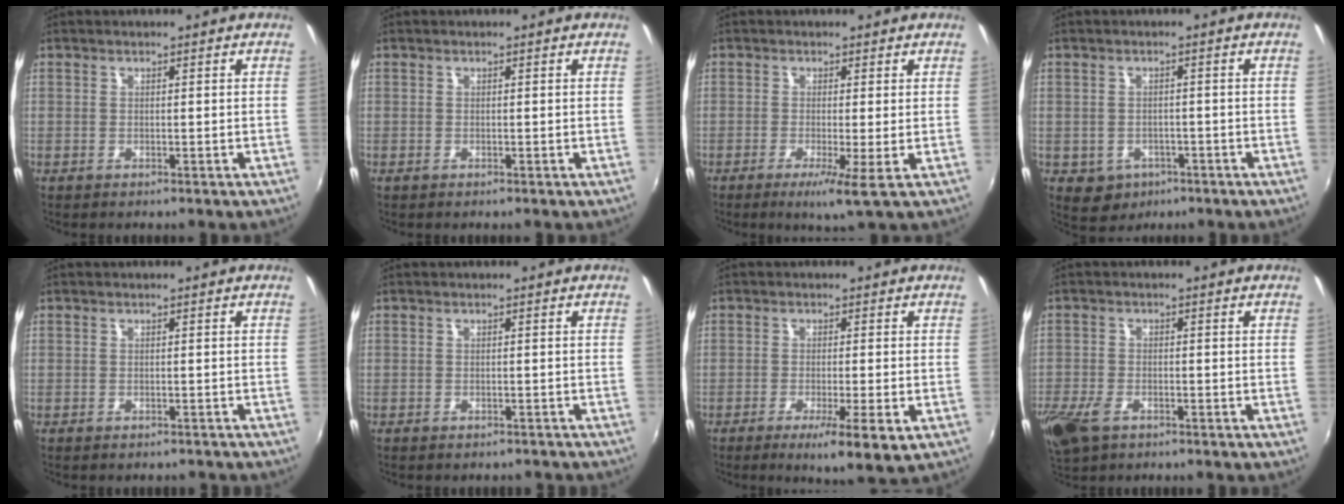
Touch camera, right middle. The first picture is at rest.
{"total": 0.0}
{"total": 4.0, "force": [-1.2, -0.6, 3.7], "torque": [-0.081, -0.012, -0.025]}
{"total": 4.9, "force": [-2.1, 4.1, 1.6], "torque": [-0.042, -0.002, -0.019]}
{"total": 2.8, "force": [-2.5, 0.8, 0.9], "torque": [-0.015, -0.010, -0.030]}
{"total": 3.2, "force": [-2.9, 1.0, 1.0], "torque": [-0.017, -0.010, -0.034]}
{"total": 6.7, "force": [-2.9, 0.2, 6.0], "torque": [-0.106, -0.018, -0.043]}
{"total": 7.6, "force": [-4.5, 4.1, 4.5], "torque": [-0.120, -0.020, -0.084]}